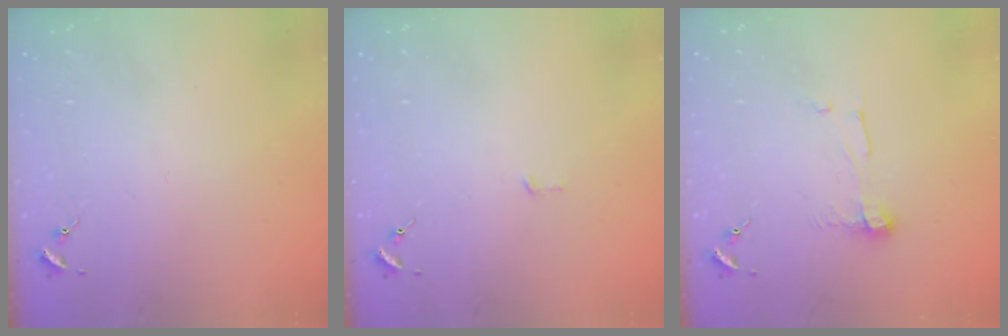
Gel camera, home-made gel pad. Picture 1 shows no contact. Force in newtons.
{"total": 3.0, "press": 3.0, "slide": 0.2}
{"total": 7.0, "press": 7.0, "slide": 0.2}